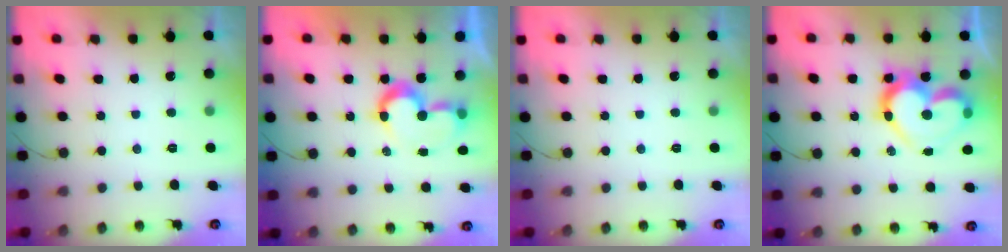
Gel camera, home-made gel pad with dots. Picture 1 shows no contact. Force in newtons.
{"total": 8.7, "press": 8.7, "slide": 0.1}
{"total": 0.0}
{"total": 16.6, "press": 16.5, "slide": 1.2}